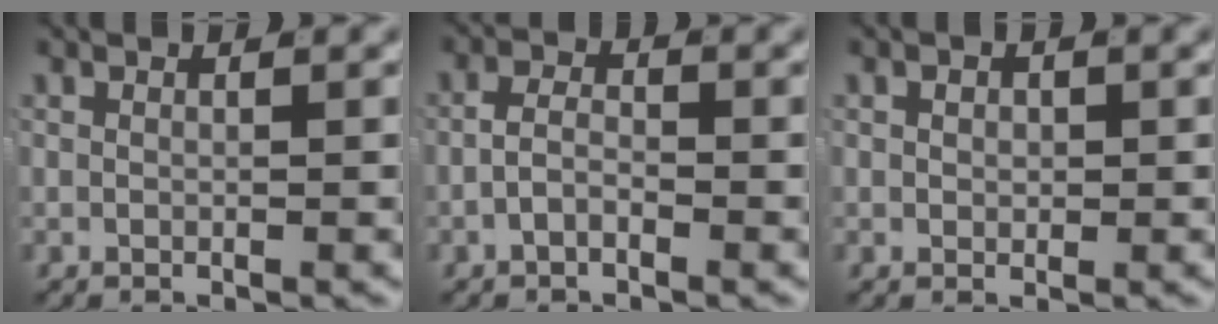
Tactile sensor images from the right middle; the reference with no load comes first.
{"total": 1.7, "force": [-1.0, 0.8, 1.1], "torque": [-0.014, -0.001, -0.020]}
{"total": 0.9, "force": [0.2, 0.7, 0.6], "torque": [-0.006, -0.004, 0.007]}